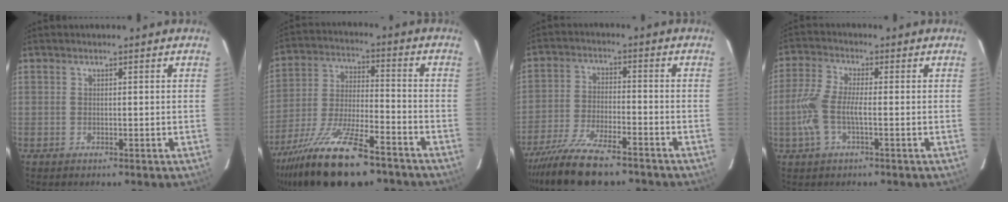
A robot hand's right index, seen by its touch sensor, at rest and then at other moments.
{"total": 20.9, "force": [-14.8, 6.1, 13.4], "torque": [-0.268, -0.045, -0.254]}
{"total": 15.0, "force": [-12.2, 3.8, 8.0], "torque": [-0.175, -0.037, -0.212]}
{"total": 7.3, "force": [-1.7, 2.1, 6.8], "torque": [-0.157, 0.003, -0.034]}